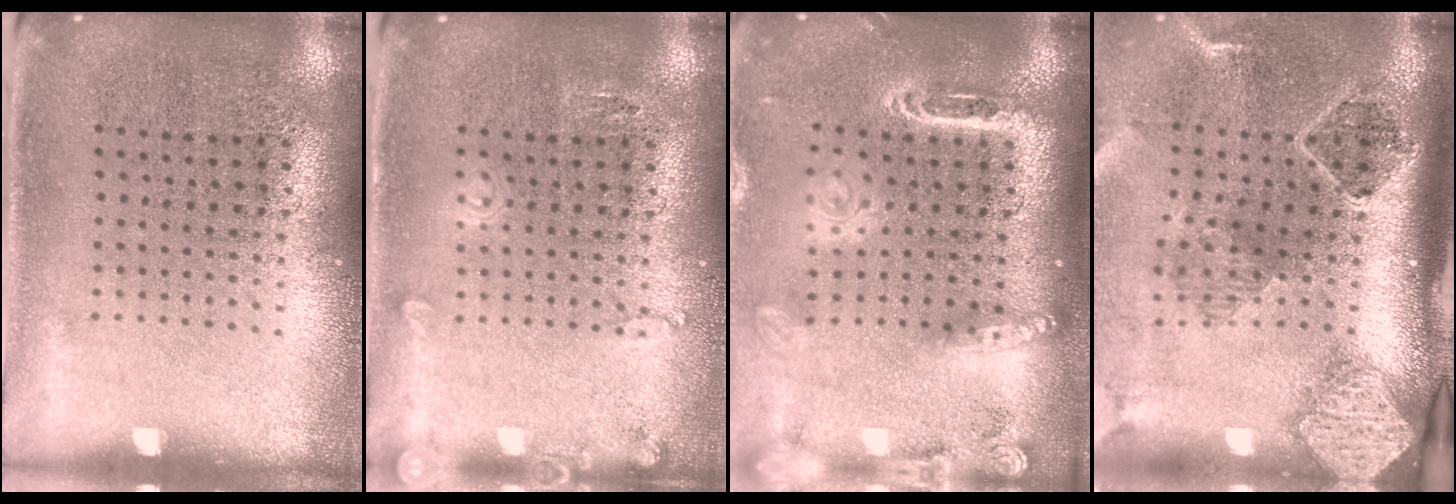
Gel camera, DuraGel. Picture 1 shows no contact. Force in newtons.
{"total": 1.3, "press": 1.3, "slide": 0.2}
{"total": 2.4, "press": 1.9, "slide": 1.5}
{"total": 2.8, "press": 2.0, "slide": 1.9}